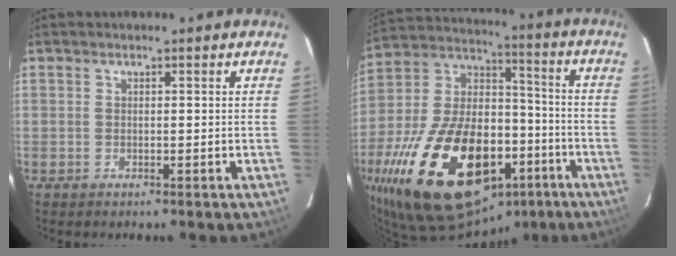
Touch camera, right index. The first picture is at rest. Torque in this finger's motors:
{"motor_torque": [2.14, 0.00, 1.05, 0.21]}